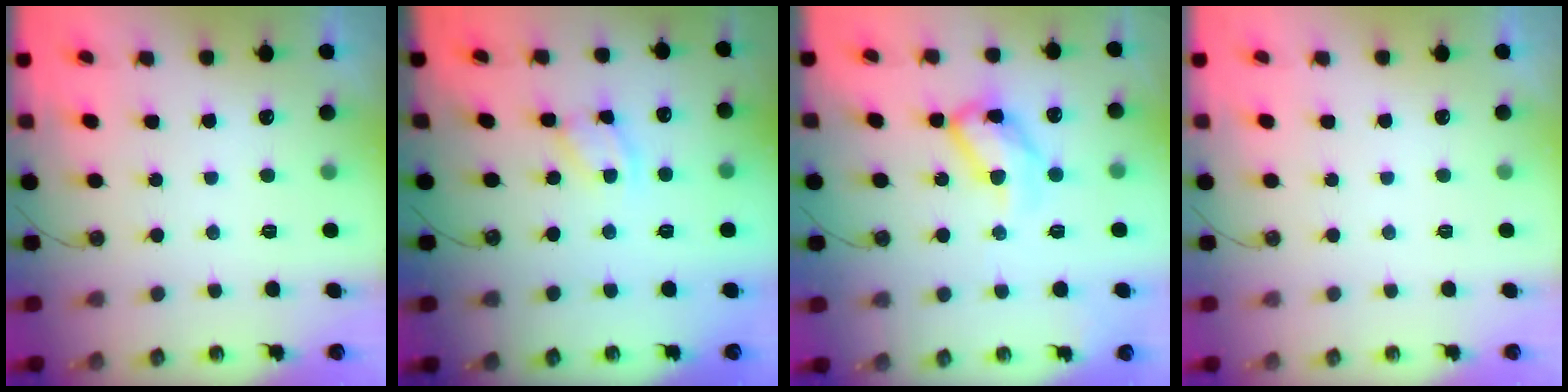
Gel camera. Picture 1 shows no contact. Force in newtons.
{"total": 4.7, "press": 4.7, "slide": 0.3}
{"total": 13.8, "press": 13.8, "slide": 0.7}
{"total": 0.0}